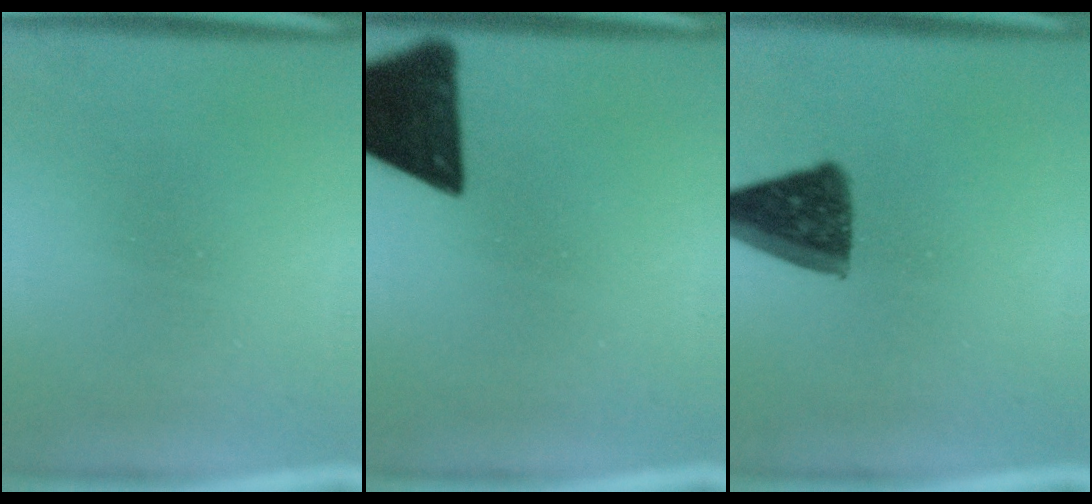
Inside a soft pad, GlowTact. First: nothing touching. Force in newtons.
{"total": 13.4}
{"total": 10.9}